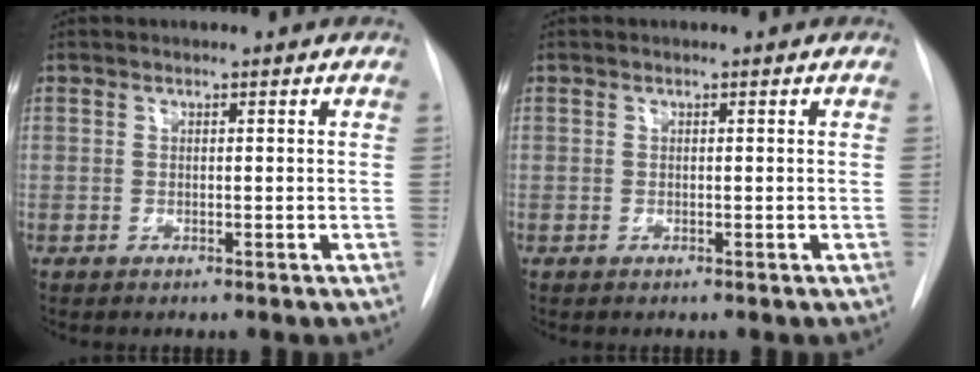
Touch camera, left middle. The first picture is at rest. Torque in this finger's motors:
{"motor_torque": [-0.05, 0.01, 0.10, 0.00]}